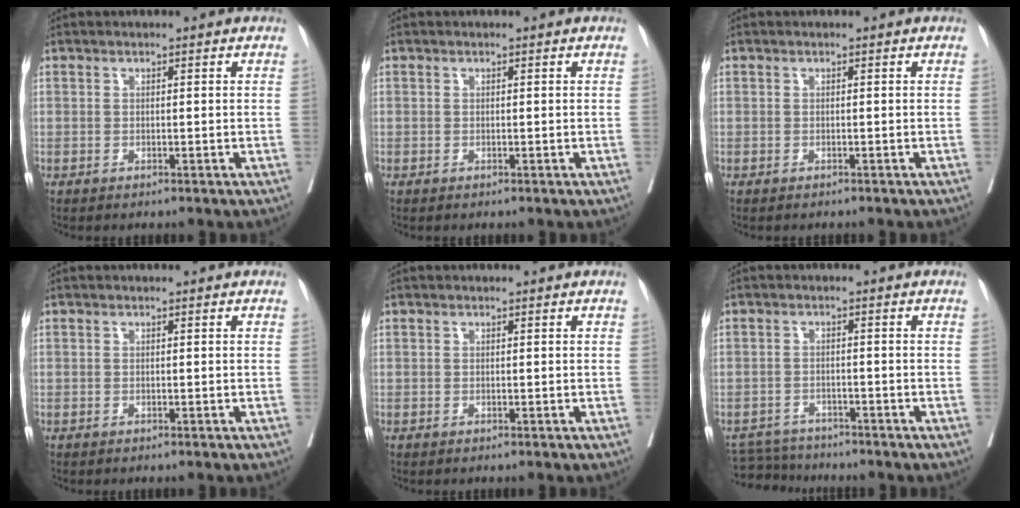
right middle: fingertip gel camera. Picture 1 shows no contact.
{"total": 0.0}
{"total": 2.1, "force": [-1.9, 0.3, 0.8], "torque": [-0.016, -0.006, -0.021]}
{"total": 0.0}
{"total": 0.0}
{"total": 5.0, "force": [-4.9, 0.6, -0.3], "torque": [0.003, -0.008, -0.085]}